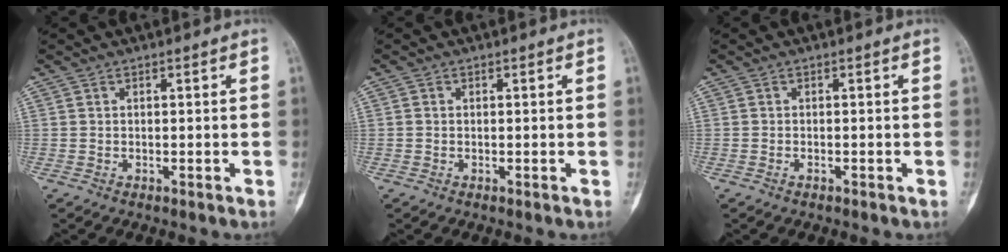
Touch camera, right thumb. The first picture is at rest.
{"total": 0.0}
{"total": 0.5, "force": [-0.3, 0.3, 0.3], "torque": [-0.008, 0.001, -0.007]}